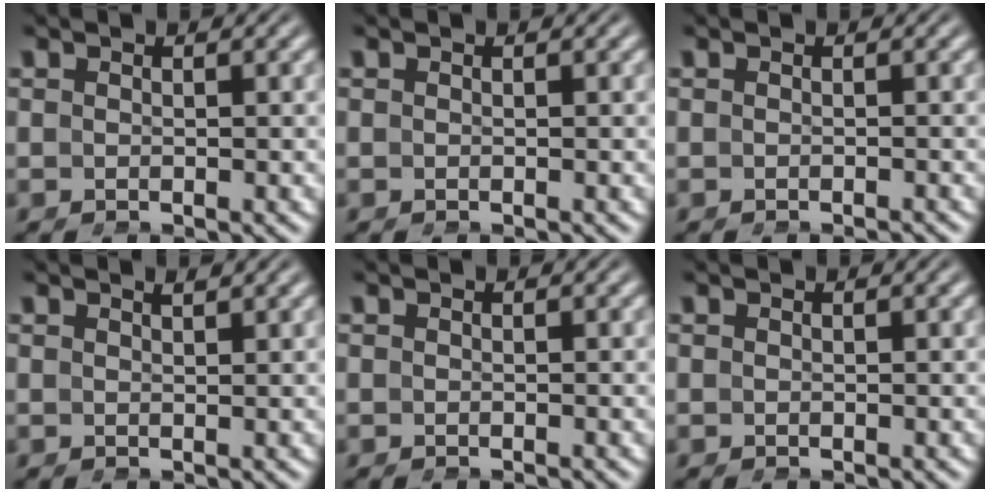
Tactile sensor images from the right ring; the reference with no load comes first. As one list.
[{"total": 0.0}, {"total": 1.4, "force": [-1.4, 0.2, 0.4], "torque": [-0.005, -0.004, -0.020]}, {"total": 1.0, "force": [0.7, -0.6, -0.2], "torque": [0.007, 0.001, 0.016]}, {"total": 0.5, "force": [-0.5, 0.1, 0.2], "torque": [-0.004, -0.002, -0.007]}, {"total": 0.0}]